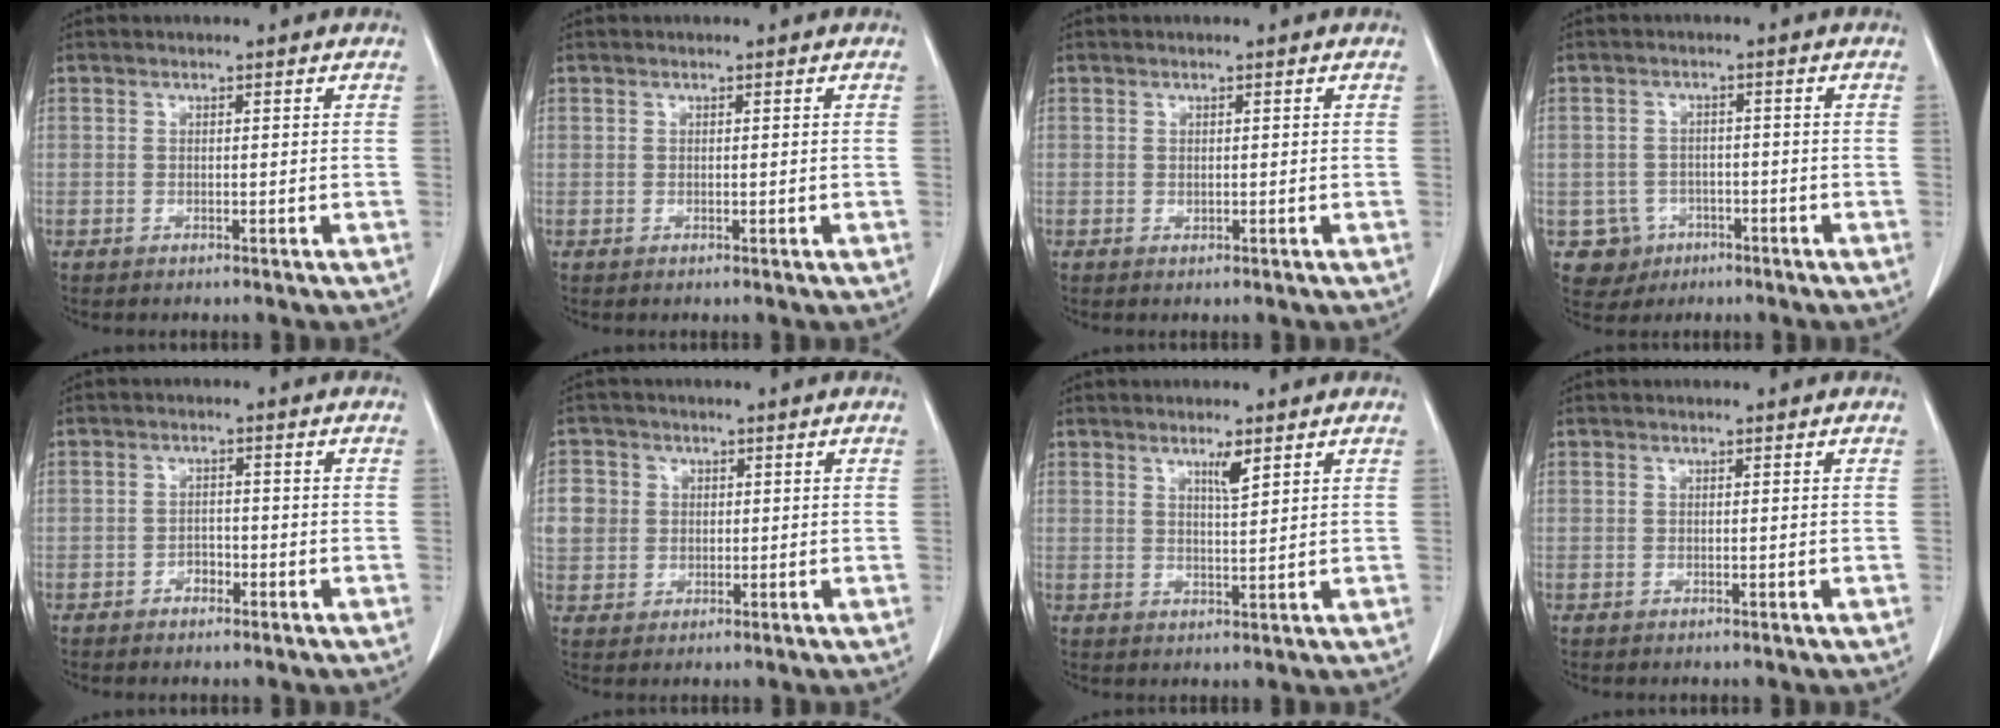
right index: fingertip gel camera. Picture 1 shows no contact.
{"total": 0.0}
{"total": 0.0}
{"total": 4.8, "force": [-1.8, 4.4, 0.1], "torque": [0.001, 0.013, -0.022]}
{"total": 1.9, "force": [-1.2, 1.1, 0.9], "torque": [-0.011, 0.006, -0.020]}
{"total": 6.4, "force": [1.2, 6.1, 1.6], "torque": [-0.035, 0.015, 0.025]}
{"total": 2.8, "force": [1.7, 0.2, 2.2], "torque": [-0.040, -0.004, 0.031]}
{"total": 0.0}